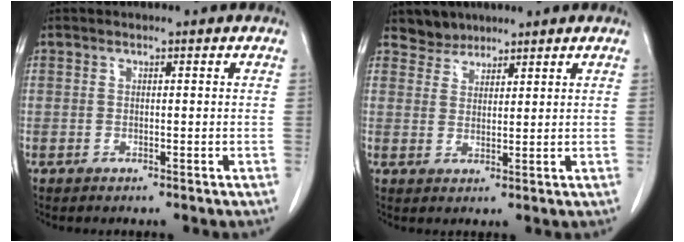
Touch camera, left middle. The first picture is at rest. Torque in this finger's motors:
{"motor_torque": [0.10, -0.15, -0.10, -0.04]}